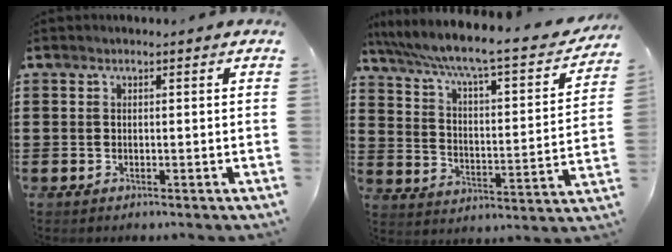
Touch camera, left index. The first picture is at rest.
{"total": 6.5, "force": [5.2, 0.5, 3.8], "torque": [-0.099, -0.042, 0.078]}